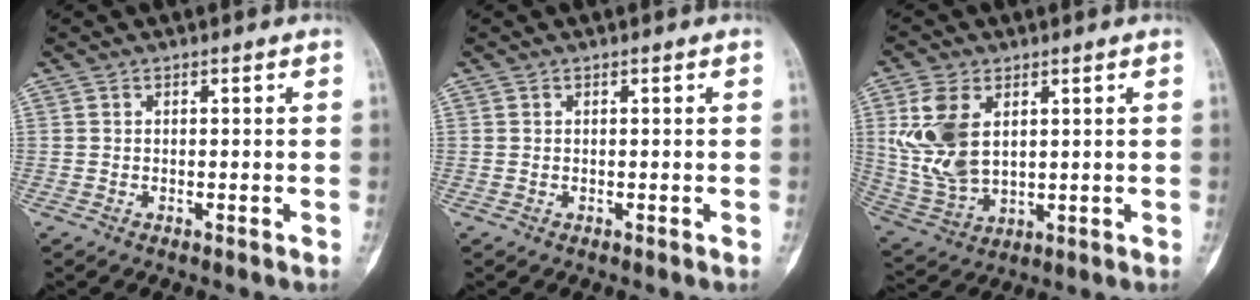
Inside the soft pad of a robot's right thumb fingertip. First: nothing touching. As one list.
[{"total": 0.0}, {"total": 12.2, "force": [3.1, 7.4, 9.1], "torque": [-0.185, -0.011, 0.075]}]